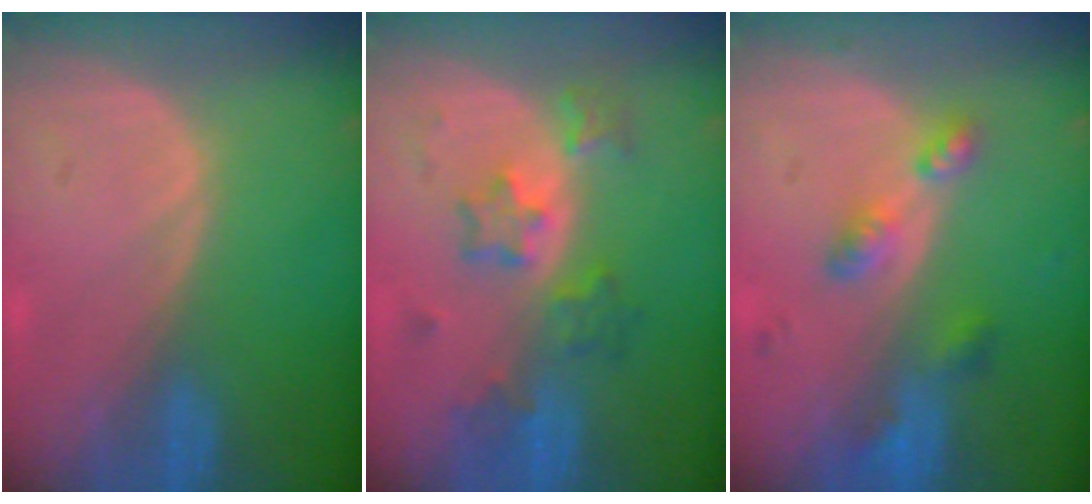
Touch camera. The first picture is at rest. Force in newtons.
{"total": 6.1, "press": 5.9, "slide": 1.7}
{"total": 5.3, "press": 4.8, "slide": 2.2}